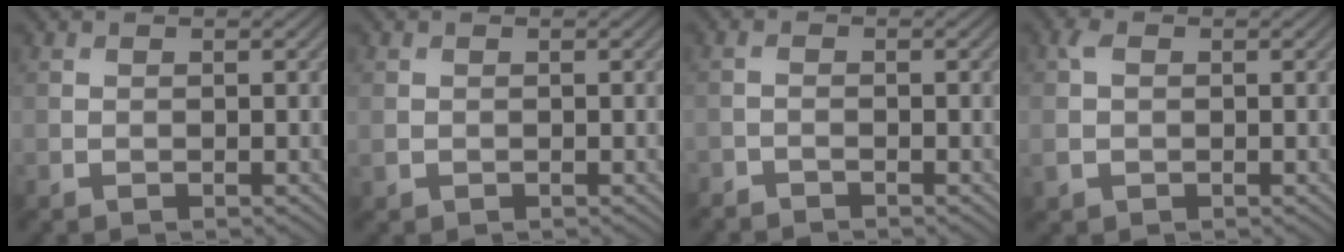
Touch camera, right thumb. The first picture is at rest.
{"total": 0.9, "force": [0.0, 0.8, 0.4], "torque": [-0.012, -0.003, 0.002]}
{"total": 1.5, "force": [-1.4, 0.3, 0.3], "torque": [-0.008, -0.004, -0.033]}
{"total": 2.3, "force": [0.1, 1.8, 1.4], "torque": [-0.036, -0.001, 0.002]}